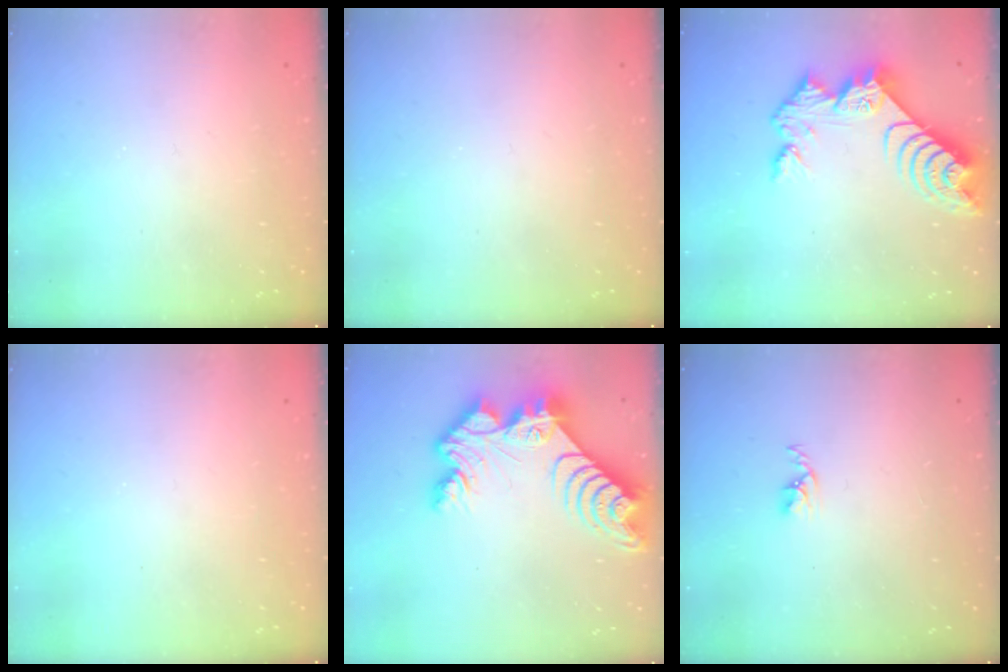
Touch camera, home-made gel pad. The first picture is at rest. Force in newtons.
{"total": 0.0}
{"total": 10.9, "press": 10.9, "slide": 1.2}
{"total": 0.0}
{"total": 16.6, "press": 16.5, "slide": 1.4}
{"total": 2.5, "press": 2.5, "slide": 0.4}